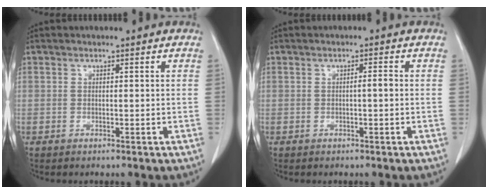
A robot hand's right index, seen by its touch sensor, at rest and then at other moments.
{"total": 1.4, "force": [-0.1, 0.1, 1.4], "torque": [-0.023, 0.004, -0.001]}